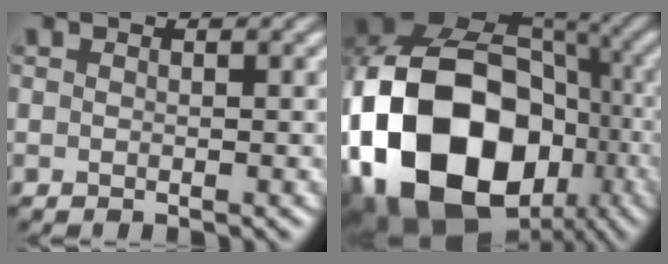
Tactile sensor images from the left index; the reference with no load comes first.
{"total": 22.0, "force": [-6.3, 16.5, 13.1], "torque": [-0.308, -0.010, -0.097]}